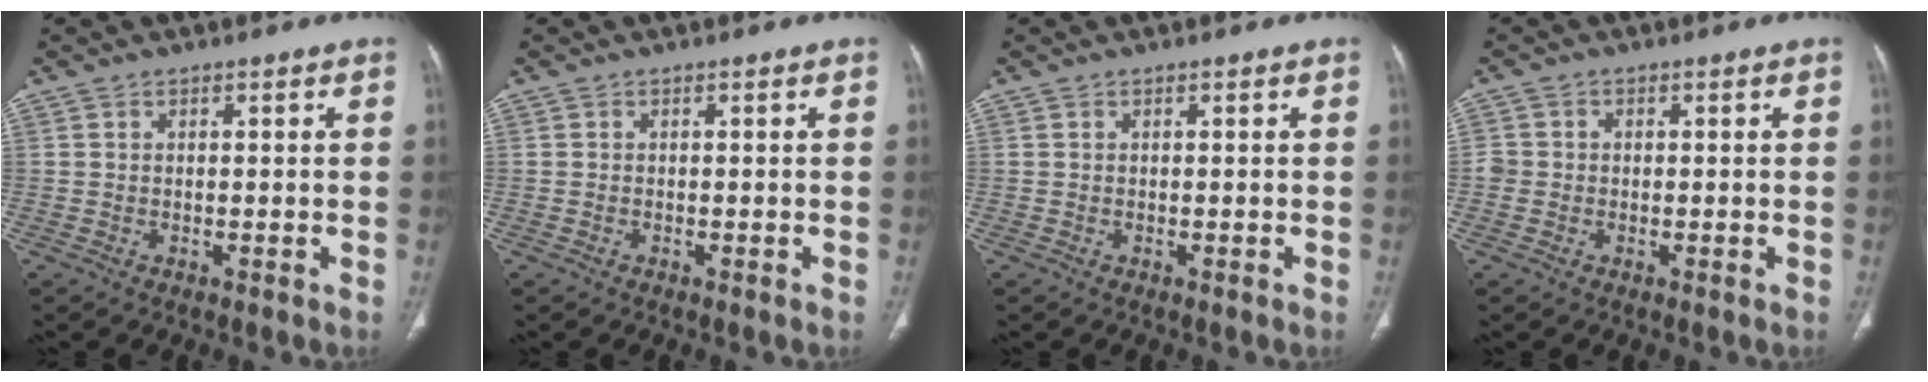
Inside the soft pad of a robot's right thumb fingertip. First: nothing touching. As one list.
[{"total": 0.0}, {"total": 0.0}, {"total": 2.3, "force": [-0.4, 2.2, 0.6], "torque": [0.000, 0.009, -0.009]}]